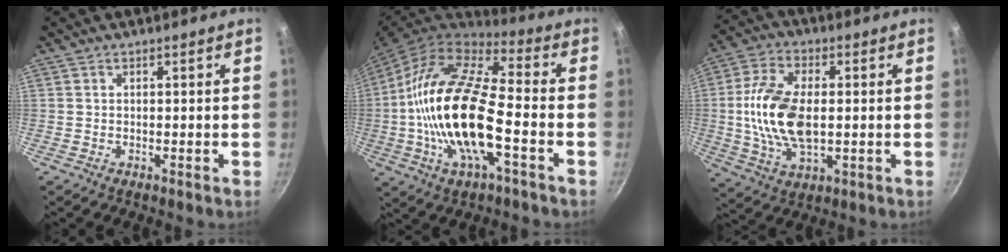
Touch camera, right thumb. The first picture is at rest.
{"total": 22.1, "force": [-3.8, 8.8, 20.0], "torque": [-0.380, 0.027, -0.089]}
{"total": 14.6, "force": [0.1, 8.0, 12.2], "torque": [-0.234, 0.013, -0.001]}